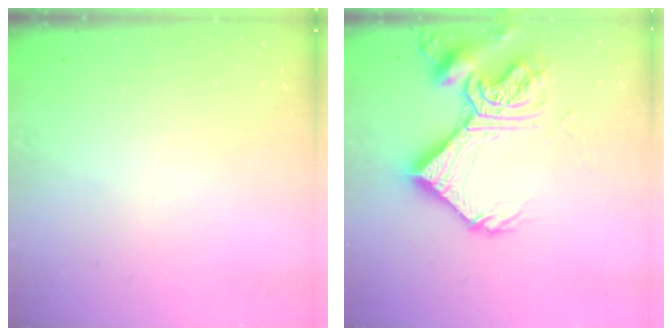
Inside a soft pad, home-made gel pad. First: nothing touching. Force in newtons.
{"total": 18.0, "press": 17.9, "slide": 1.8}